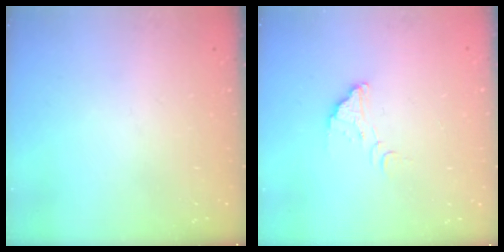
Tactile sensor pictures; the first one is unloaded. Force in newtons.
{"total": 2.5, "press": 2.5, "slide": 0.1}